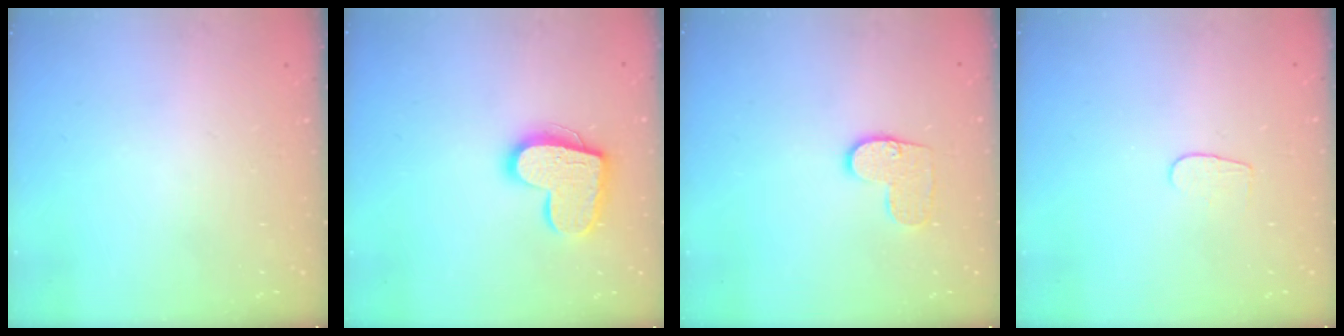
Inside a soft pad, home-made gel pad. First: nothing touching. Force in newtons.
{"total": 16.1, "press": 16.1, "slide": 0.9}
{"total": 8.4, "press": 8.4, "slide": 0.3}
{"total": 4.3, "press": 4.3, "slide": 0.5}